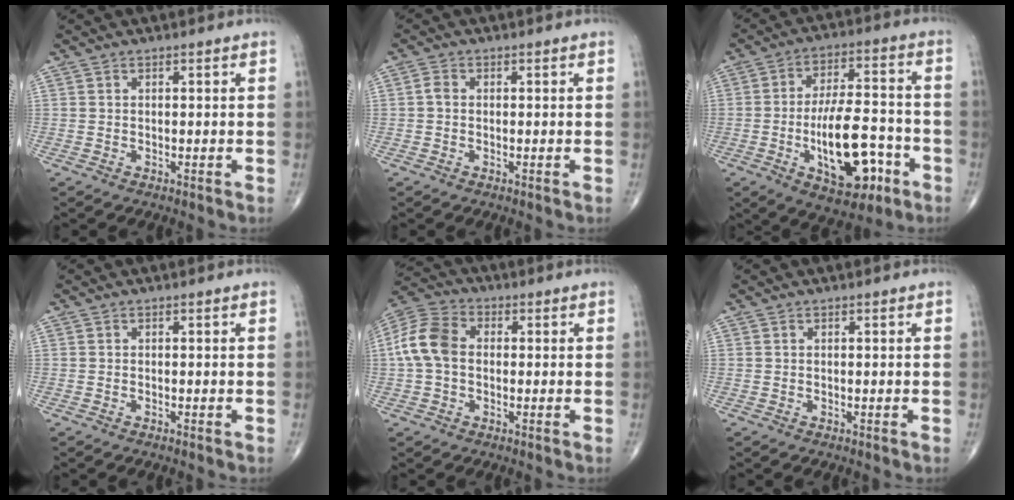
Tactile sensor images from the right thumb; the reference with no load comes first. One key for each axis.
{"total": 1.4, "fx": 0.0, "fy": 1.0, "fz": 0.9, "tx": -0.015, "ty": 0.004, "tz": -0.003}
{"total": 16.9, "fx": -5.7, "fy": 7.7, "fz": 13.9, "tx": -0.205, "ty": 0.030, "tz": -0.081}
{"total": 0.0}
{"total": 9.3, "fx": 0.2, "fy": 6.5, "fz": 6.6, "tx": -0.139, "ty": 0.028, "tz": -0.007}
{"total": 0.0}